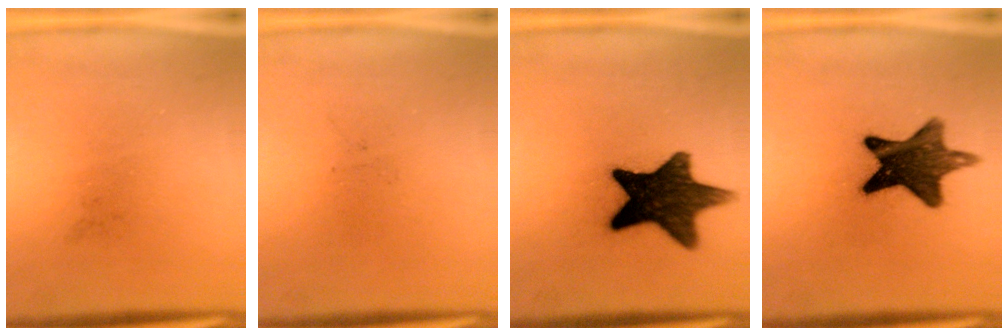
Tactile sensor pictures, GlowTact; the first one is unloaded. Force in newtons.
{"total": 0.0}
{"total": 15.5}
{"total": 13.3}